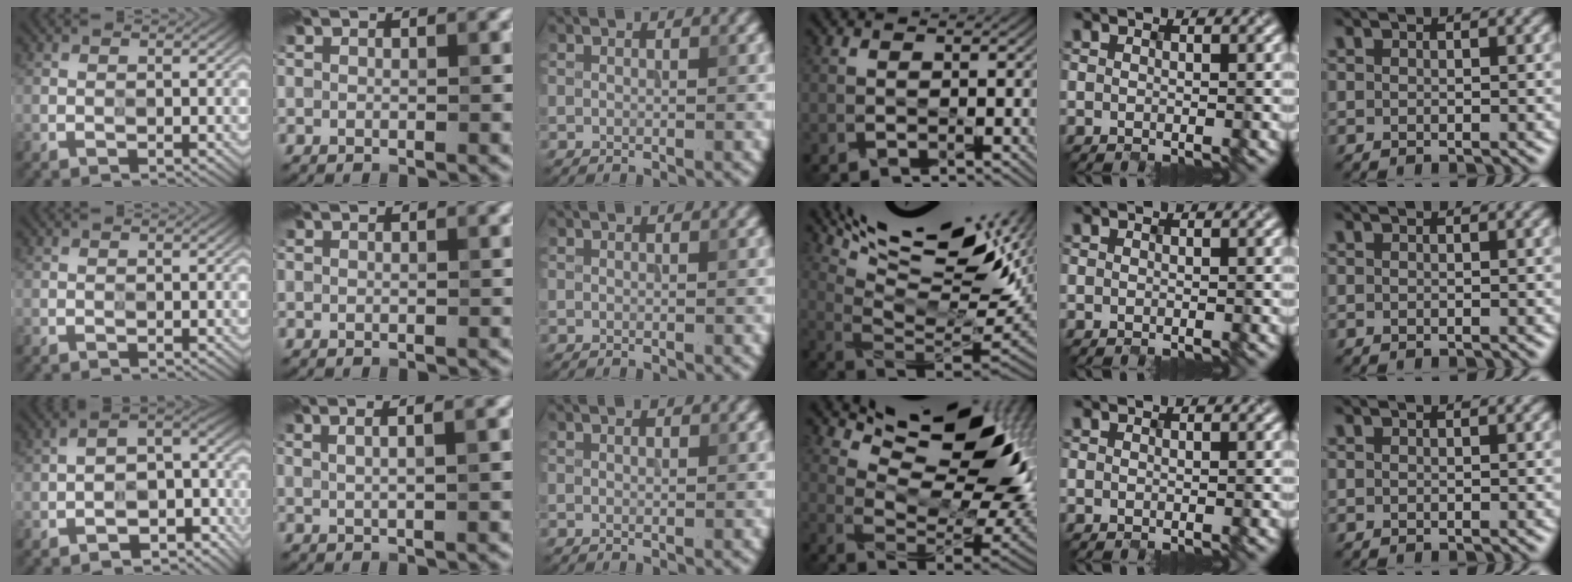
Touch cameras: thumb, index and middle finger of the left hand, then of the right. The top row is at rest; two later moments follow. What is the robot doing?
{"motion": "wipe", "object": "glasses"}